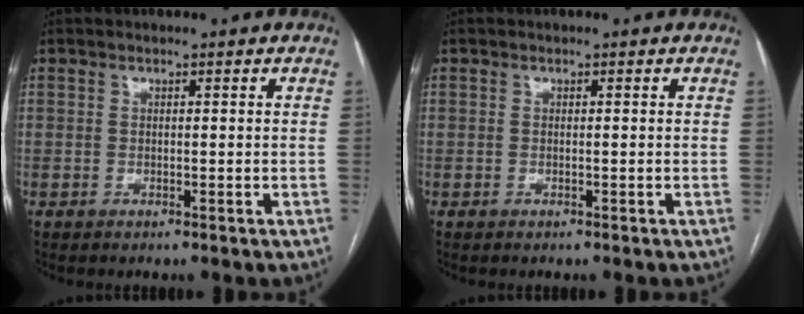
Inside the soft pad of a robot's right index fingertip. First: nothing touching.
{"total": 0.0}